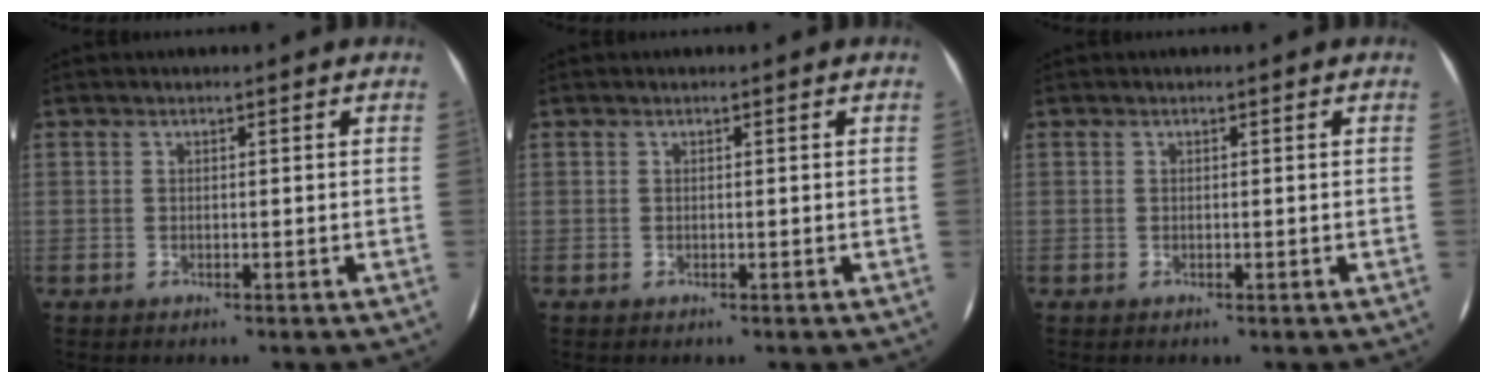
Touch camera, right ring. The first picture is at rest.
{"total": 0.0}
{"total": 0.0}